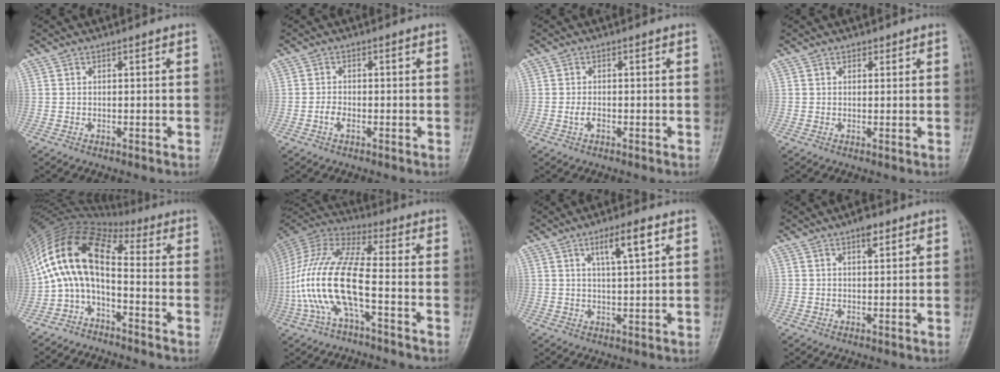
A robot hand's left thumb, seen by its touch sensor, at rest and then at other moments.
{"total": 2.1, "force": [-1.0, 1.1, 1.5], "torque": [-0.032, 0.008, -0.021]}
{"total": 1.9, "force": [-0.7, 1.0, 1.4], "torque": [-0.031, 0.005, -0.013]}
{"total": 0.9, "force": [0.6, 0.7, 0.1], "torque": [0.012, -0.003, 0.005]}
{"total": 12.5, "force": [-2.5, 6.0, 10.7], "torque": [-0.205, 0.074, -0.064]}
{"total": 16.5, "force": [-4.6, 5.0, 15.1], "torque": [-0.340, 0.037, -0.093]}
{"total": 6.2, "force": [2.9, 1.2, 5.4], "torque": [-0.091, -0.007, 0.050]}
{"total": 2.7, "force": [1.7, 1.1, 1.8], "torque": [-0.021, -0.006, 0.024]}